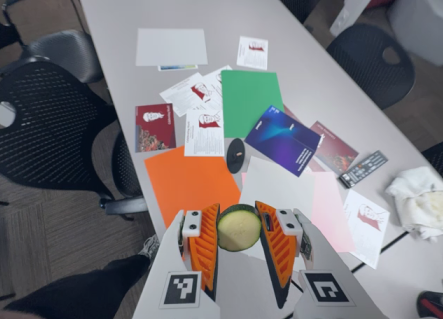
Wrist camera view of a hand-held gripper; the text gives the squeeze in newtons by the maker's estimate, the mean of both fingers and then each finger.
{"total": 15.5, "left": 16.9, "right": 14.1}